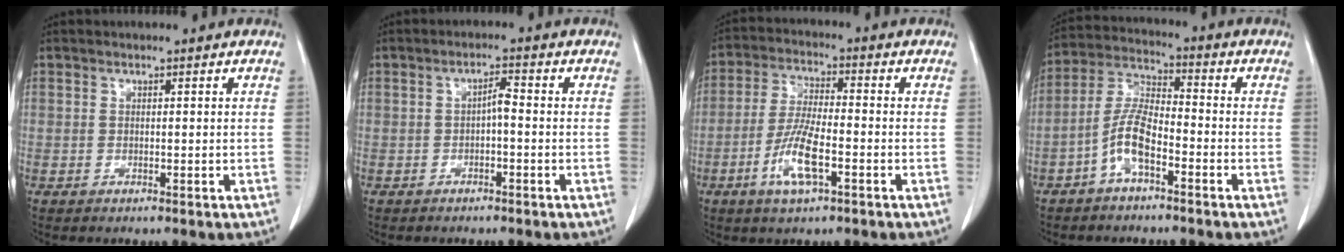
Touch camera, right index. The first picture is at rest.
{"total": 2.1, "force": [-0.5, 0.5, 2.0], "torque": [-0.033, 0.006, -0.008]}
{"total": 8.3, "force": [-3.5, 1.8, 7.4], "torque": [-0.152, -0.006, -0.066]}
{"total": 7.3, "force": [-3.6, 2.4, 5.9], "torque": [-0.134, 0.016, -0.072]}